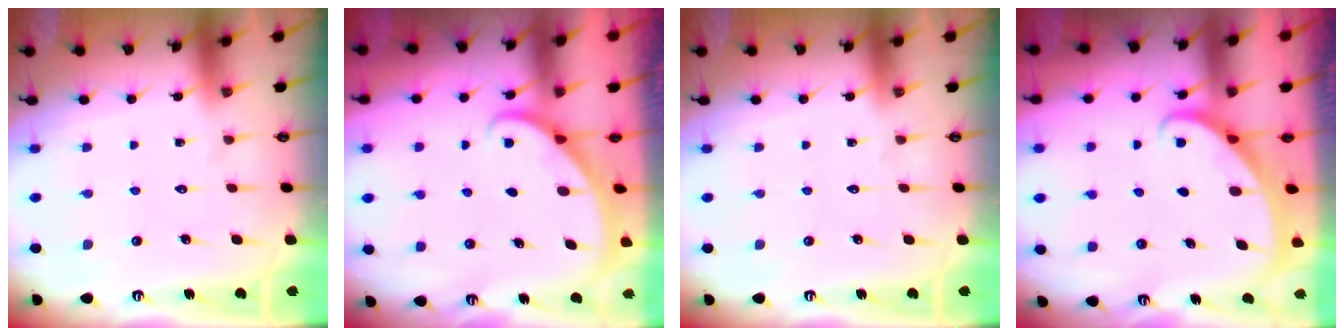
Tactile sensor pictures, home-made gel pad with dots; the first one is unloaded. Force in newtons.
{"total": 2.1, "press": 2.1, "slide": 0.1}
{"total": 0.0}
{"total": 1.8, "press": 1.8, "slide": 0.1}